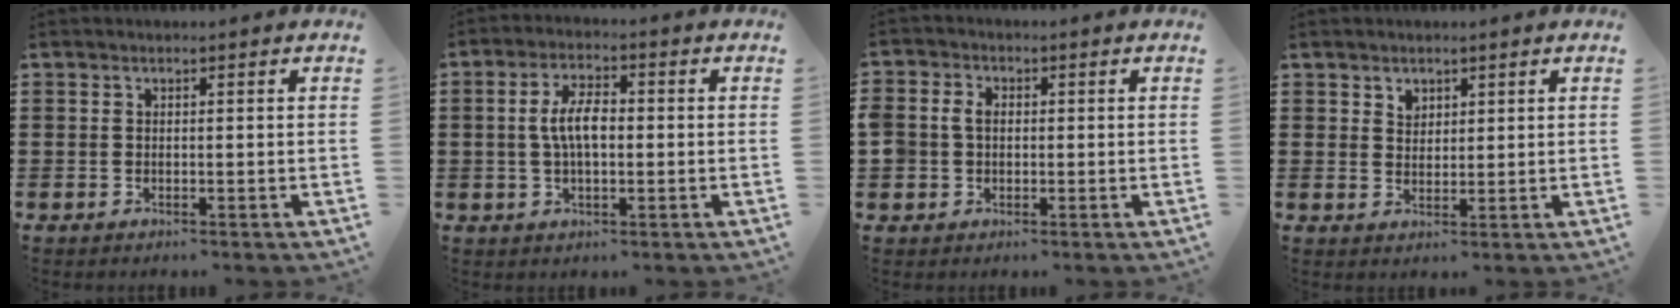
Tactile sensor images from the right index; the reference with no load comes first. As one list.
[{"total": 5.8, "force": [-0.1, 2.5, 5.2], "torque": [-0.112, 0.004, -0.008]}, {"total": 3.2, "force": [0.1, 2.6, 2.0], "torque": [-0.052, 0.009, -0.003]}, {"total": 2.1, "force": [1.6, 1.4, 0.3], "torque": [-0.010, 0.004, 0.030]}]